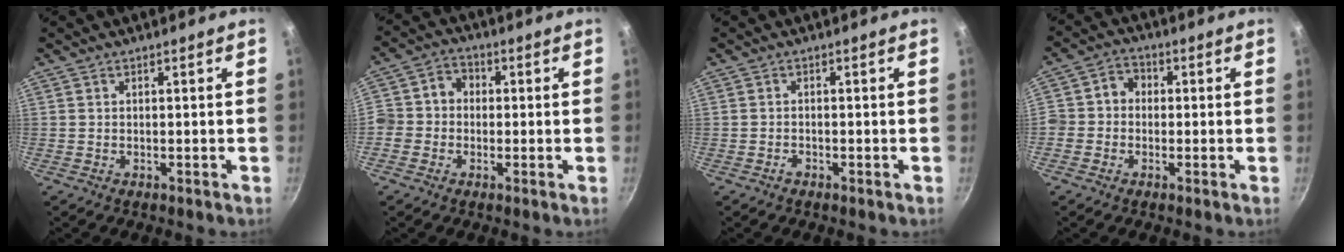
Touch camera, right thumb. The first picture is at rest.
{"total": 6.2, "force": [-0.8, 5.6, 2.6], "torque": [-0.015, 0.019, -0.033]}
{"total": 0.9, "force": [-0.7, 0.3, 0.4], "torque": [-0.010, 0.007, -0.017]}
{"total": 4.7, "force": [-0.5, 4.3, 2.0], "torque": [-0.005, 0.011, -0.025]}